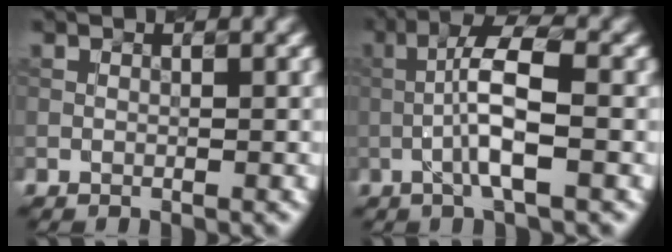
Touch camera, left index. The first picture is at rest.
{"total": 5.0, "force": [-1.1, 0.7, 4.9], "torque": [-0.091, 0.018, -0.029]}